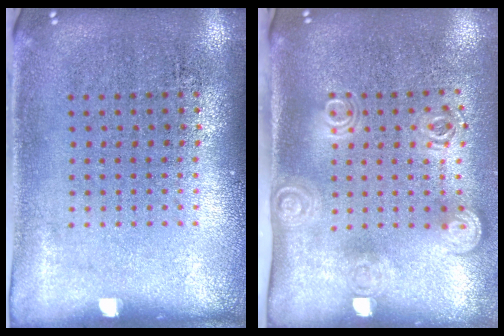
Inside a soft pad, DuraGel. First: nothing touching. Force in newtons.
{"total": 1.9, "press": 1.4, "slide": 1.3}